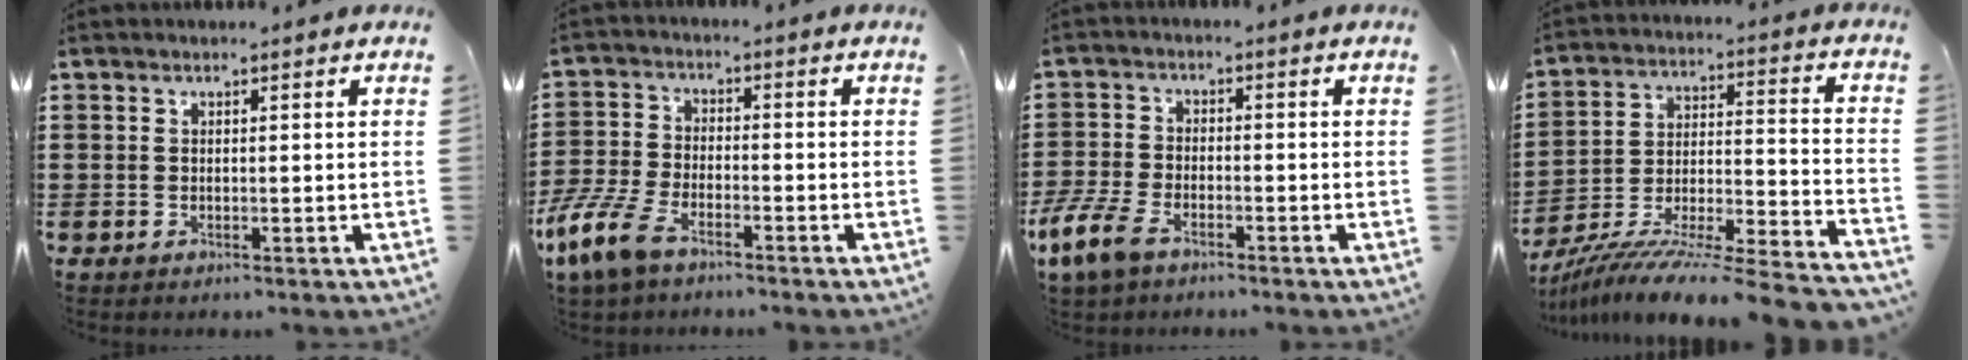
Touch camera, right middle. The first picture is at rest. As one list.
[{"total": 7.9, "force": [-5.6, 2.8, 4.9], "torque": [-0.131, -0.009, -0.113]}, {"total": 6.1, "force": [-4.1, 2.4, 3.9], "torque": [-0.113, -0.009, -0.086]}, {"total": 10.1, "force": [-9.0, -1.2, 4.3], "torque": [-0.066, -0.007, -0.181]}]